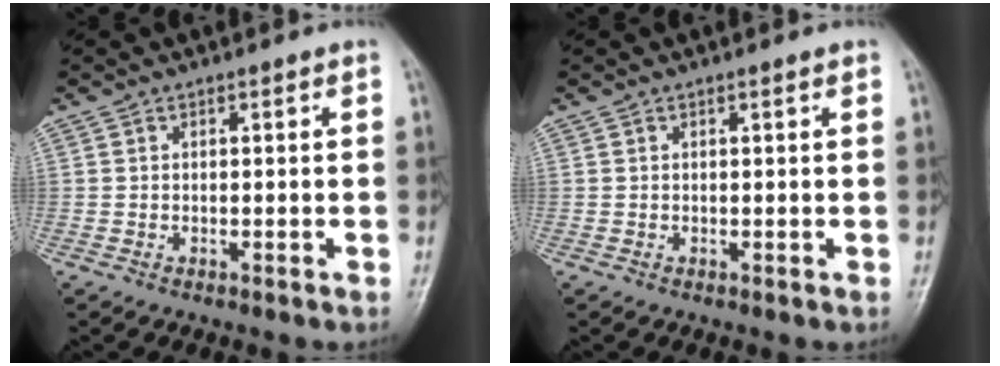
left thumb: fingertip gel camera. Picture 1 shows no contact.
{"total": 0.6, "force": [0.3, -0.1, 0.5], "torque": [-0.011, 0.000, 0.005]}